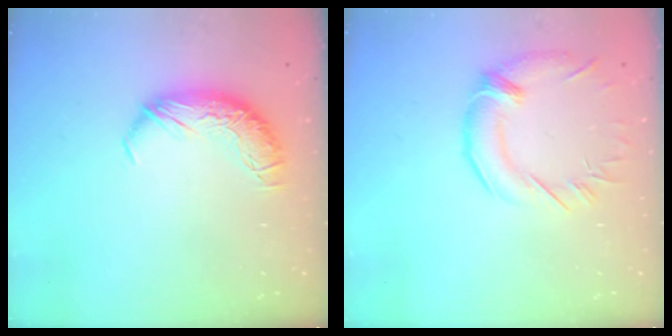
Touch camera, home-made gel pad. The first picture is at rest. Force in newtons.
{"total": 2.8, "press": 1.9, "slide": 2.0}